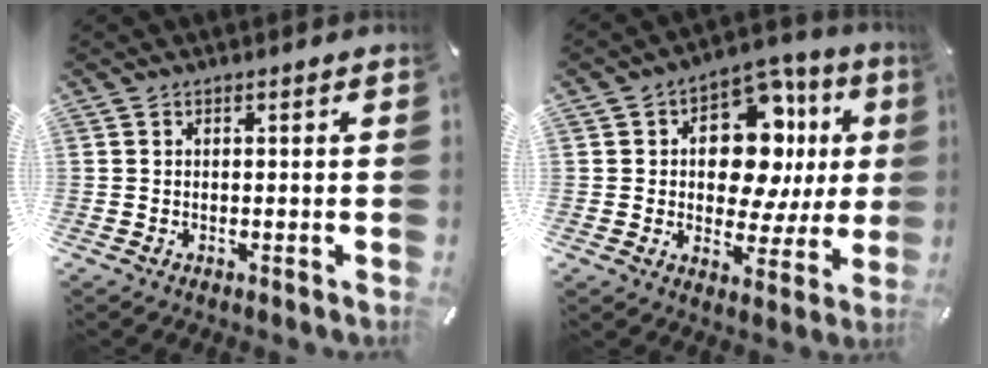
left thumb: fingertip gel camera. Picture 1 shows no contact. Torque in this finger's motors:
{"motor_torque": [1.60, 1.53, 1.32, -0.21, 0.19]}